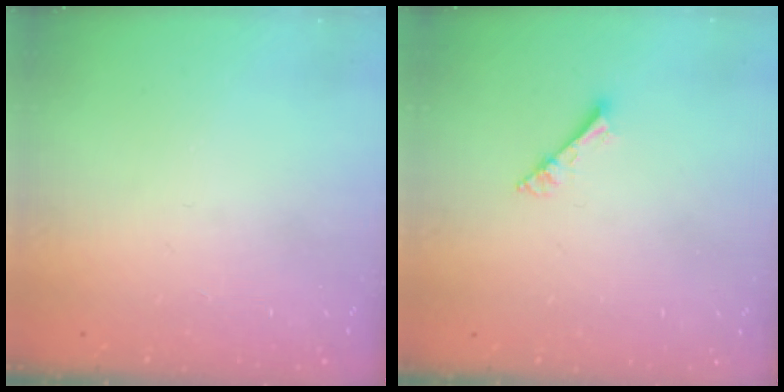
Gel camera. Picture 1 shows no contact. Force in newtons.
{"total": 4.1, "press": 4.1, "slide": 0.4}